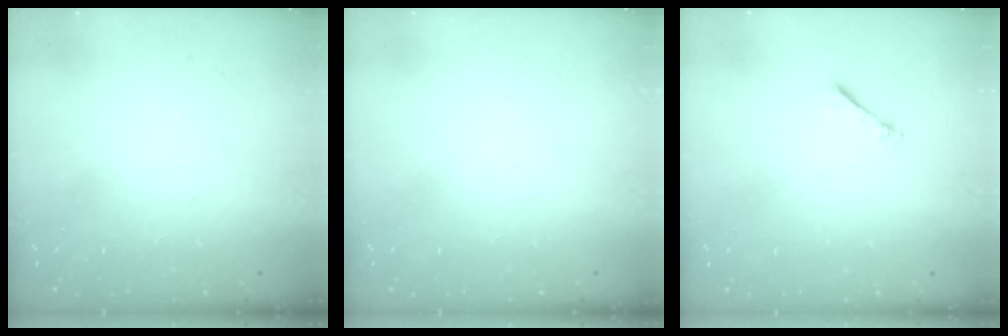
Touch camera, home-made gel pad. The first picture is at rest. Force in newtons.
{"total": 0.0}
{"total": 1.0, "press": 1.0, "slide": 0.2}